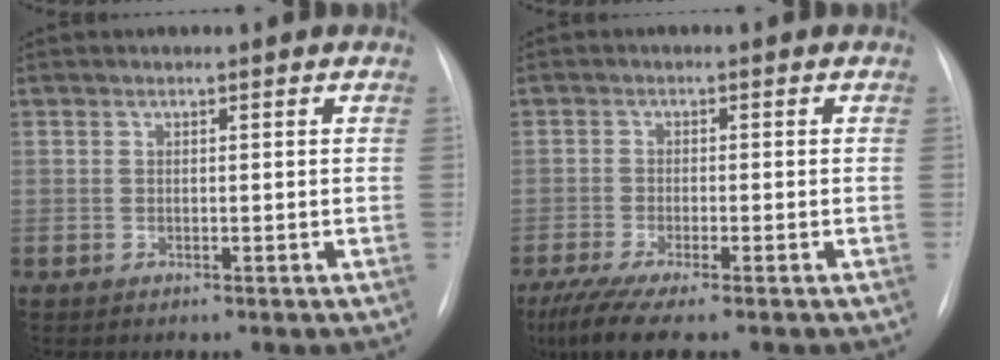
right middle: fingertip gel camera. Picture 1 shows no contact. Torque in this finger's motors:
{"motor_torque": [0.56, -0.50, 0.13, 0.04]}